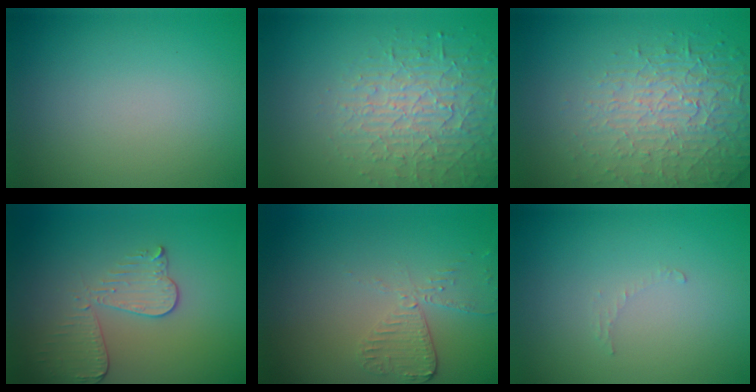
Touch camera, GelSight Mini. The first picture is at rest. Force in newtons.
{"total": 4.0, "press": 3.9, "slide": 0.7}
{"total": 4.2, "press": 4.0, "slide": 1.2}
{"total": 3.6, "press": 3.1, "slide": 1.8}
{"total": 2.7, "press": 2.4, "slide": 1.2}
{"total": 0.7, "press": 0.7, "slide": 0.1}